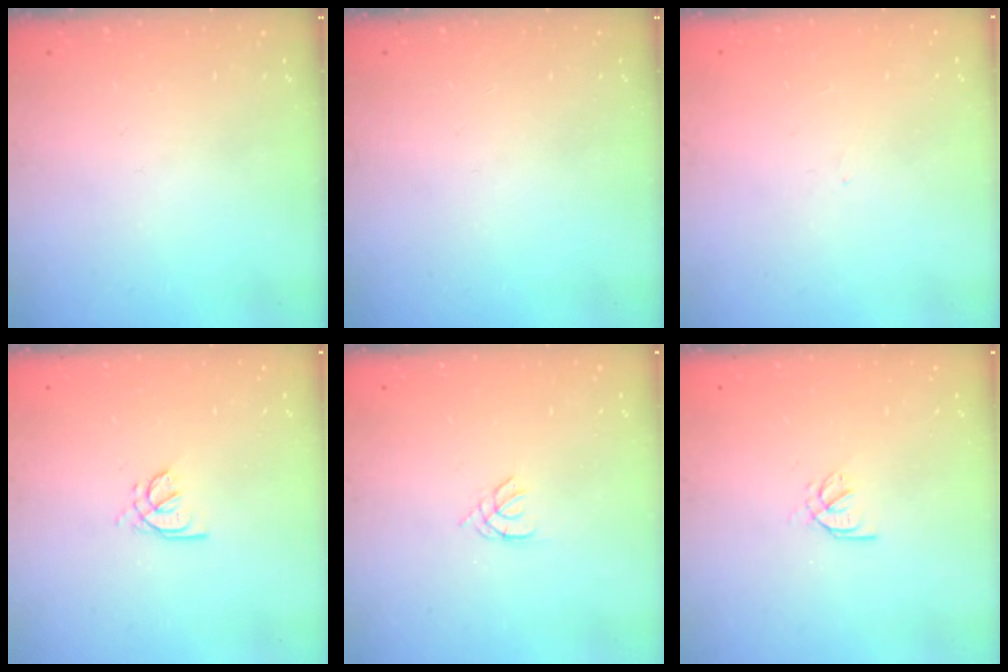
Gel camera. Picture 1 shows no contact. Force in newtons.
{"total": 0.0}
{"total": 0.0}
{"total": 2.4, "press": 2.4, "slide": 0.6}
{"total": 1.1, "press": 1.0, "slide": 0.3}
{"total": 2.6, "press": 2.5, "slide": 0.6}